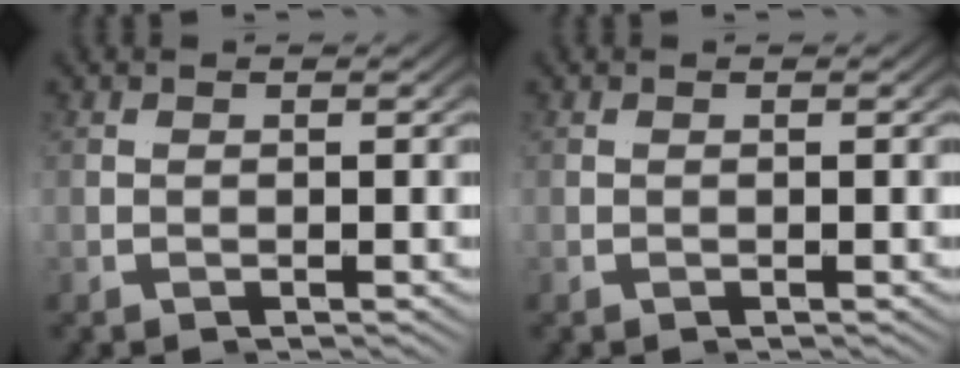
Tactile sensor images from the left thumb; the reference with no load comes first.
{"total": 0.0}